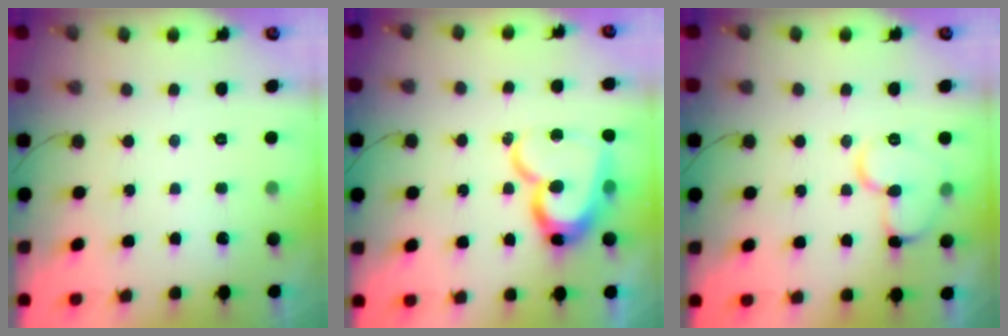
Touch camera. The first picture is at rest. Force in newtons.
{"total": 16.1, "press": 16.0, "slide": 1.6}
{"total": 11.3, "press": 11.2, "slide": 1.3}